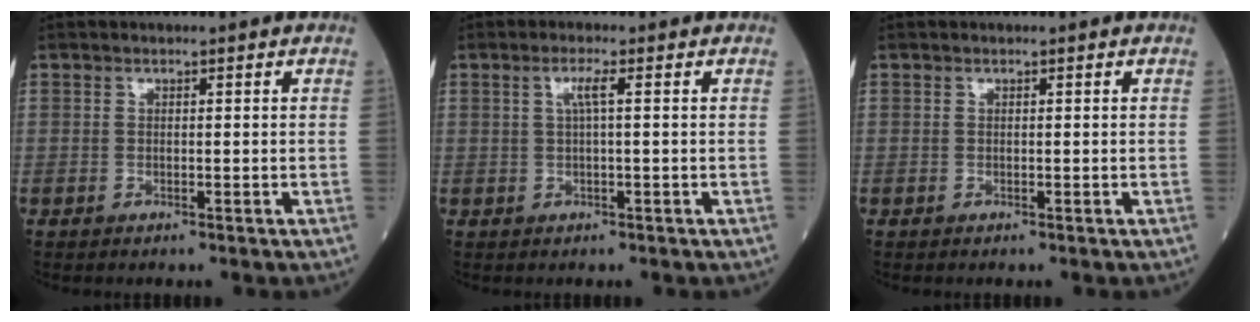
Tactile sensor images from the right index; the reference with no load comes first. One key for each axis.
{"total": 2.2, "fx": 0.5, "fy": -0.2, "fz": 2.1, "tx": -0.044, "ty": 0.006, "tz": 0.009}
{"total": 0.0}